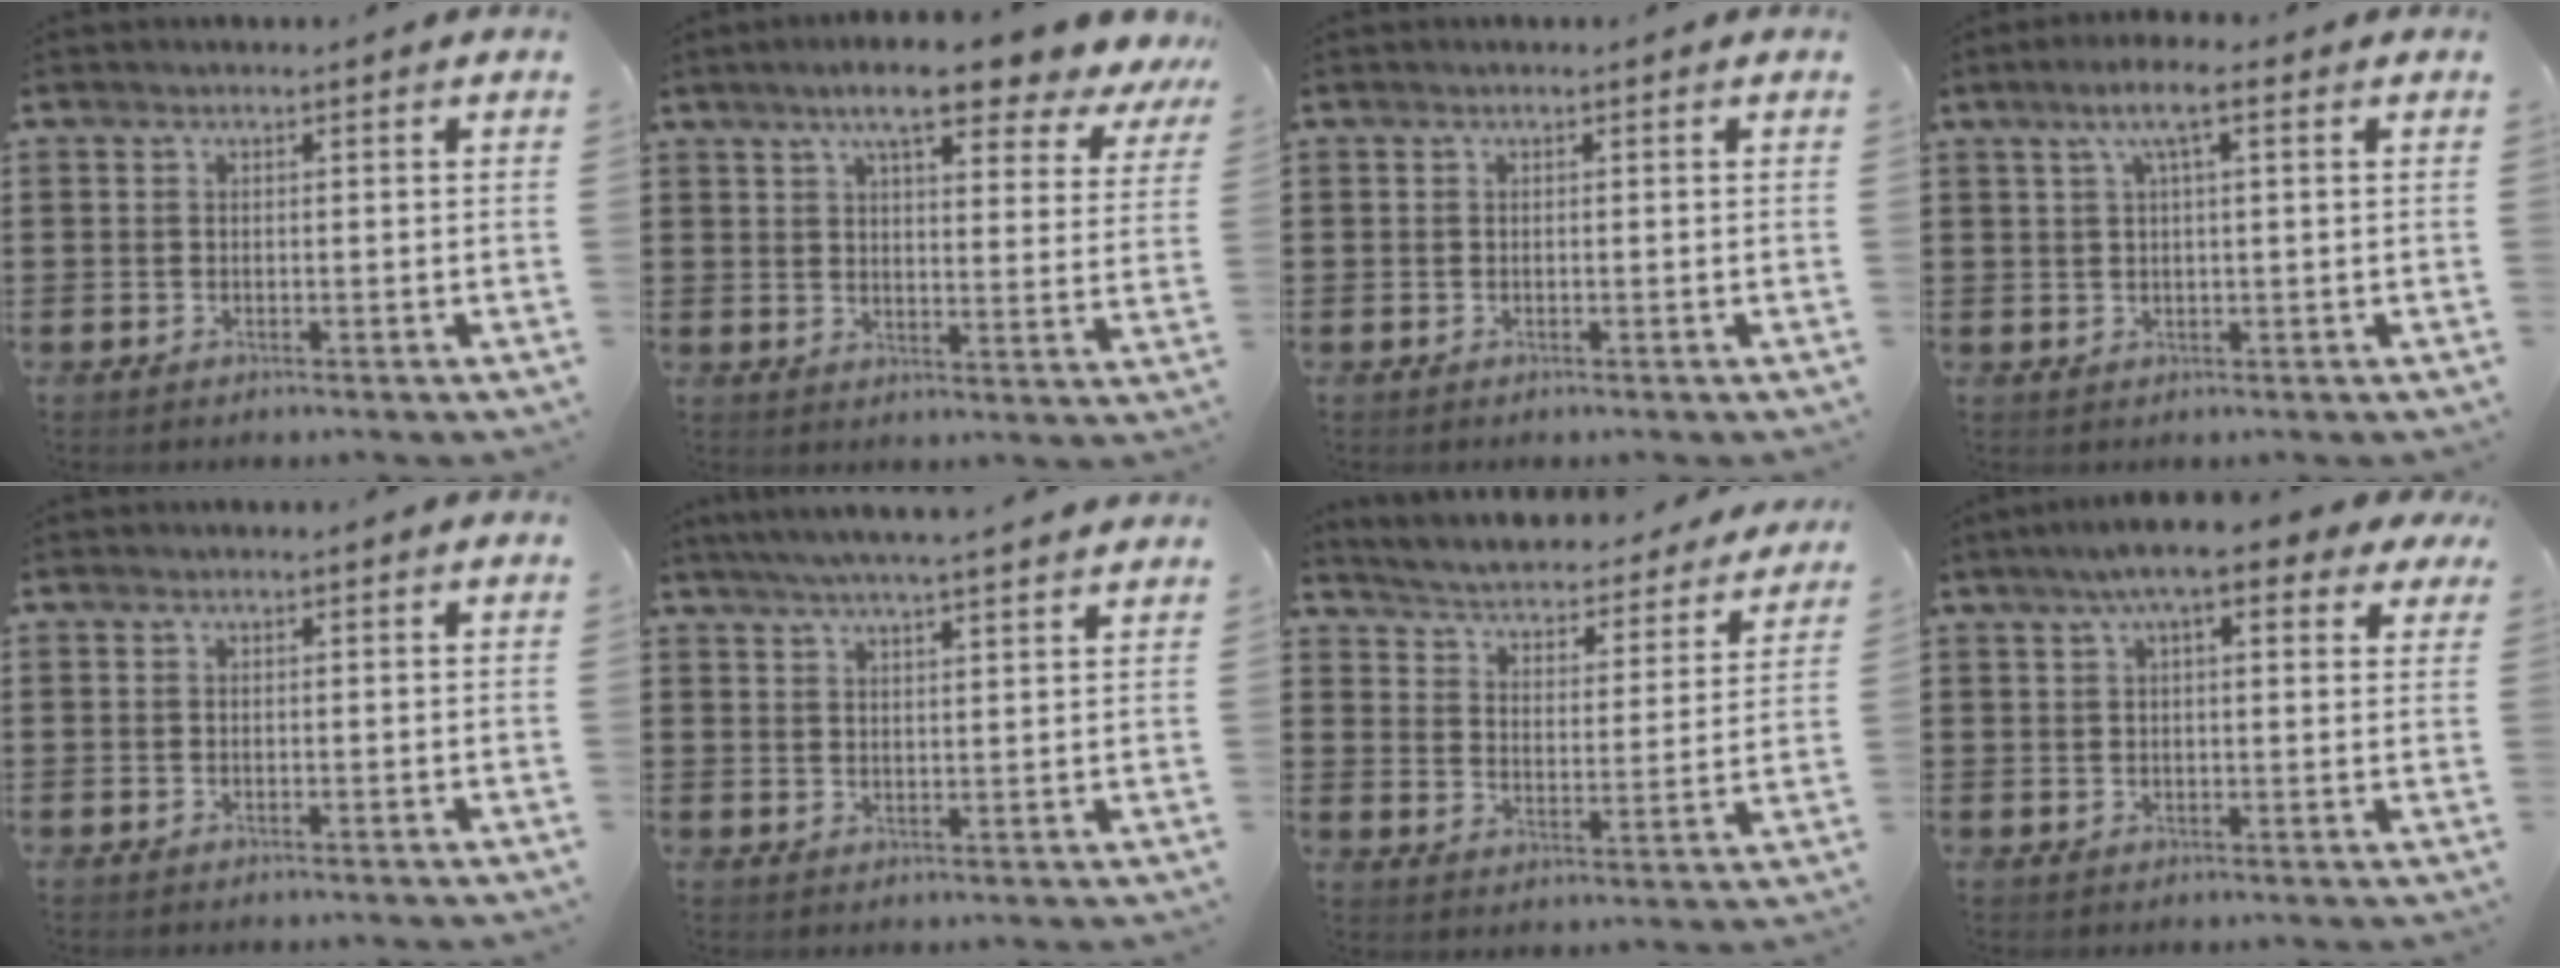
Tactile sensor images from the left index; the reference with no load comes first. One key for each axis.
{"total": 9.6, "fx": 7.6, "fy": 1.3, "fz": 5.7, "tx": -0.108, "ty": -0.025, "tz": 0.128}
{"total": 0.0}
{"total": 4.0, "fx": 1.6, "fy": 0.4, "fz": 3.7, "tx": -0.073, "ty": 0.005, "tz": 0.024}
{"total": 0.0}
{"total": 4.4, "fx": 4.1, "fy": -0.5, "fz": 1.7, "tx": -0.044, "ty": -0.017, "tz": 0.071}
{"total": 2.7, "fx": 2.6, "fy": 0.1, "fz": 0.7, "tx": -0.033, "ty": -0.029, "tz": 0.032}
{"total": 7.3, "fx": 4.6, "fy": 1.3, "fz": 5.5, "tx": -0.102, "ty": 0.000, "tz": 0.076}